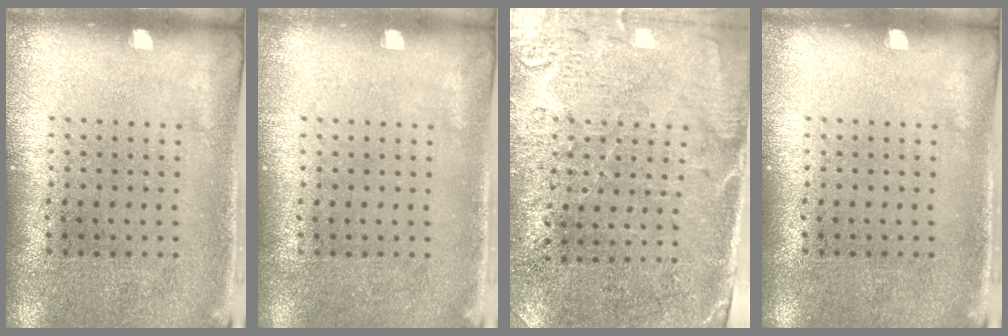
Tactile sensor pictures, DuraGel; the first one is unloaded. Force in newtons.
{"total": 0.0}
{"total": 2.9, "press": 2.6, "slide": 1.2}
{"total": 0.0}